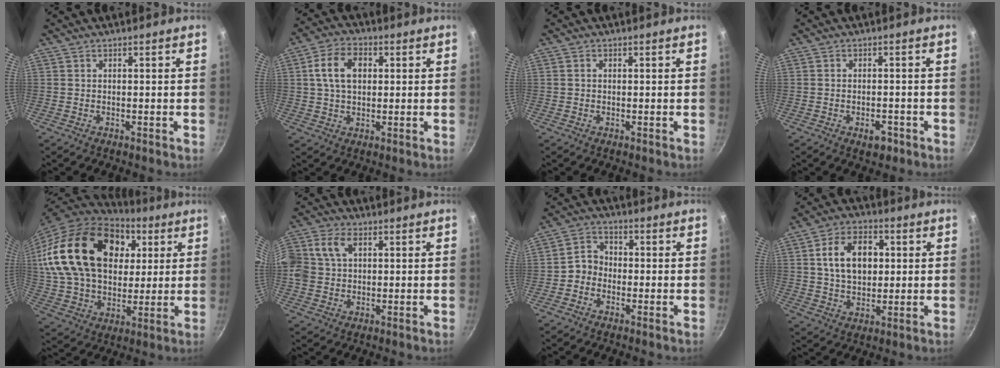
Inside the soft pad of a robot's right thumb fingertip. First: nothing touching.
{"total": 9.0, "force": [1.8, 6.1, 6.4], "torque": [-0.102, 0.013, 0.026]}
{"total": 0.6, "force": [0.0, 0.6, 0.3], "torque": [-0.005, 0.004, 0.000]}
{"total": 3.2, "force": [-1.7, 1.8, 2.0], "torque": [-0.021, 0.013, -0.019]}
{"total": 29.5, "force": [9.0, 19.8, 20.0], "torque": [-0.348, 0.000, 0.159]}
{"total": 12.6, "force": [3.0, 9.5, 7.7], "torque": [-0.179, 0.035, 0.048]}
{"total": 4.6, "force": [-1.3, 4.0, 1.9], "torque": [-0.008, 0.020, -0.037]}
{"total": 12.1, "force": [2.3, 8.3, 8.5], "torque": [-0.120, 0.006, 0.035]}